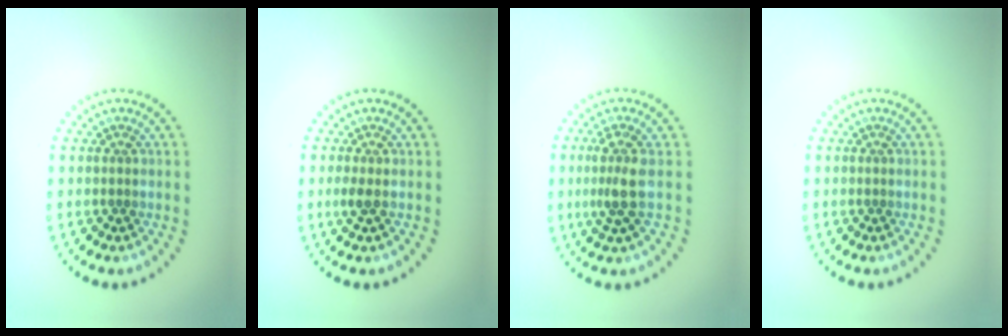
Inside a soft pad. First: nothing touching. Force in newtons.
{"total": 1.0, "press": 1.0, "slide": 0.4}
{"total": 2.7, "press": 2.1, "slide": 1.7}
{"total": 0.0}